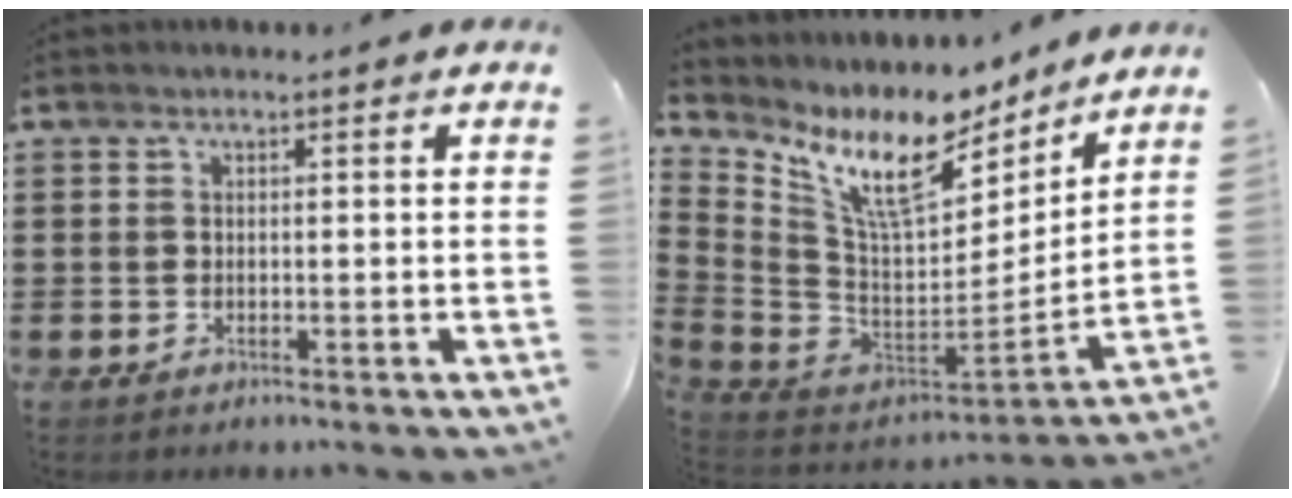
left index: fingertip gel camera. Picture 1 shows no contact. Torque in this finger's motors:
{"motor_torque": [2.14, 0.00, 0.91, 0.21]}